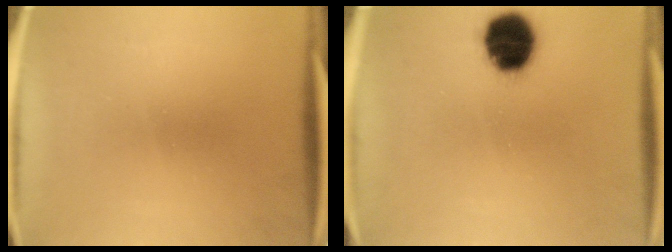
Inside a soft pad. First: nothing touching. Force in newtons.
{"total": 12.8}